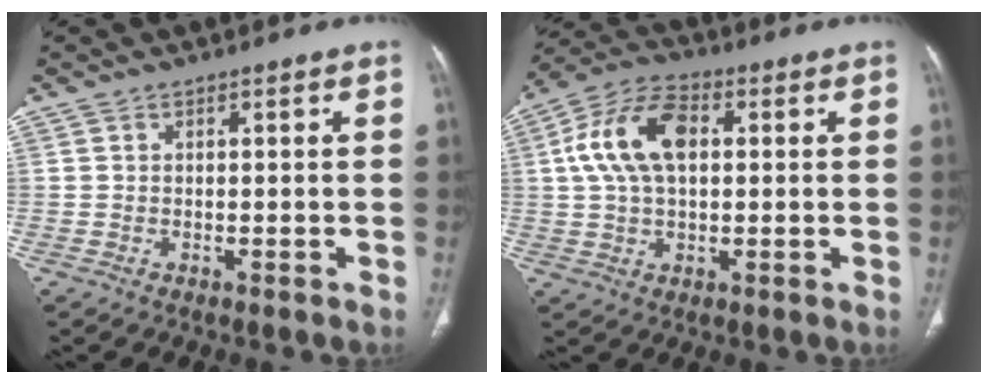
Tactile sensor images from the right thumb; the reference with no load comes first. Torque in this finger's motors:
{"motor_torque": [0.96, 2.63, 0.83, -0.53, 0.14]}